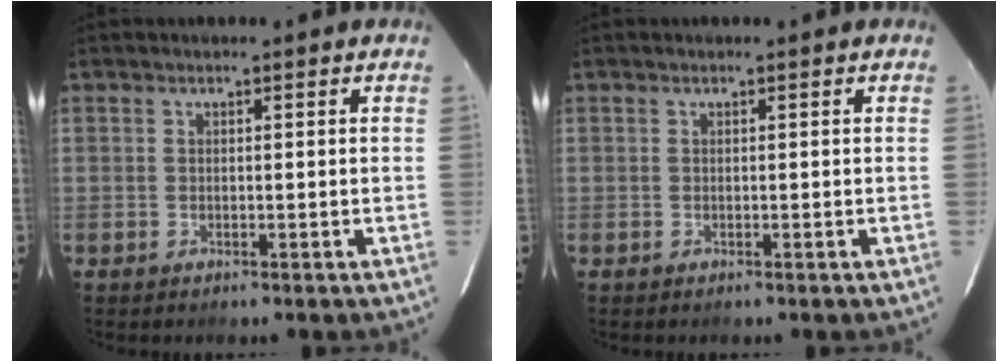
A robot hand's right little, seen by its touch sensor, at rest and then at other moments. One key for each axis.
{"total": 0.0}